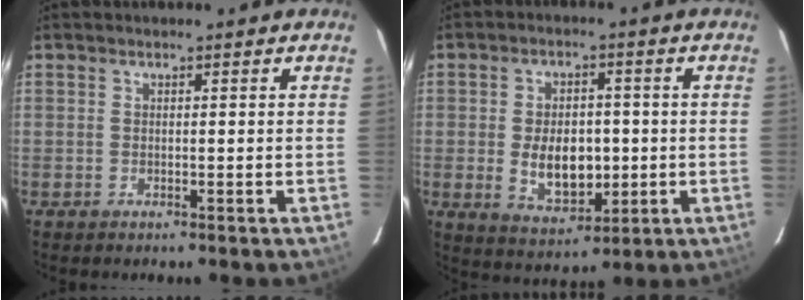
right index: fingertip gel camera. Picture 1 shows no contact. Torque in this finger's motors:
{"motor_torque": [0.29, -0.11, 0.32, 0.05]}